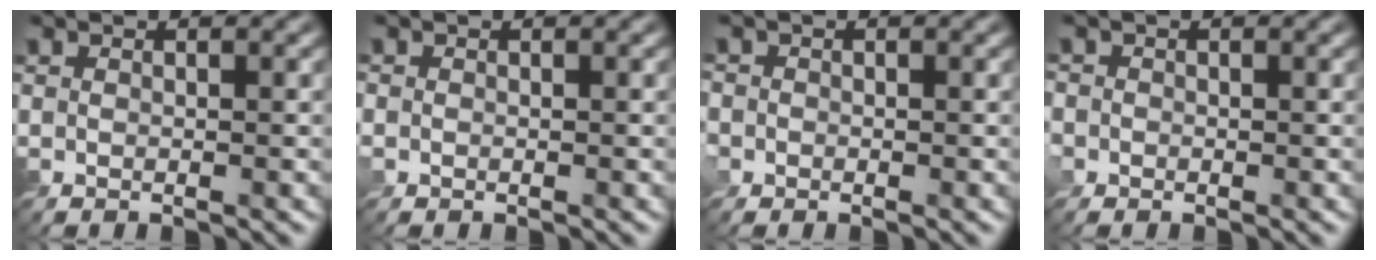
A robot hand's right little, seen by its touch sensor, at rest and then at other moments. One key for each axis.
{"total": 1.2, "fx": -0.1, "fy": 1.1, "fz": 0.4, "tx": -0.012, "ty": 0.000, "tz": -0.004}
{"total": 3.5, "fx": -0.8, "fy": 3.1, "fz": 1.4, "tx": -0.050, "ty": 0.014, "tz": -0.028}
{"total": 3.0, "fx": -0.7, "fy": 2.7, "fz": 1.1, "tx": -0.039, "ty": 0.012, "tz": -0.024}